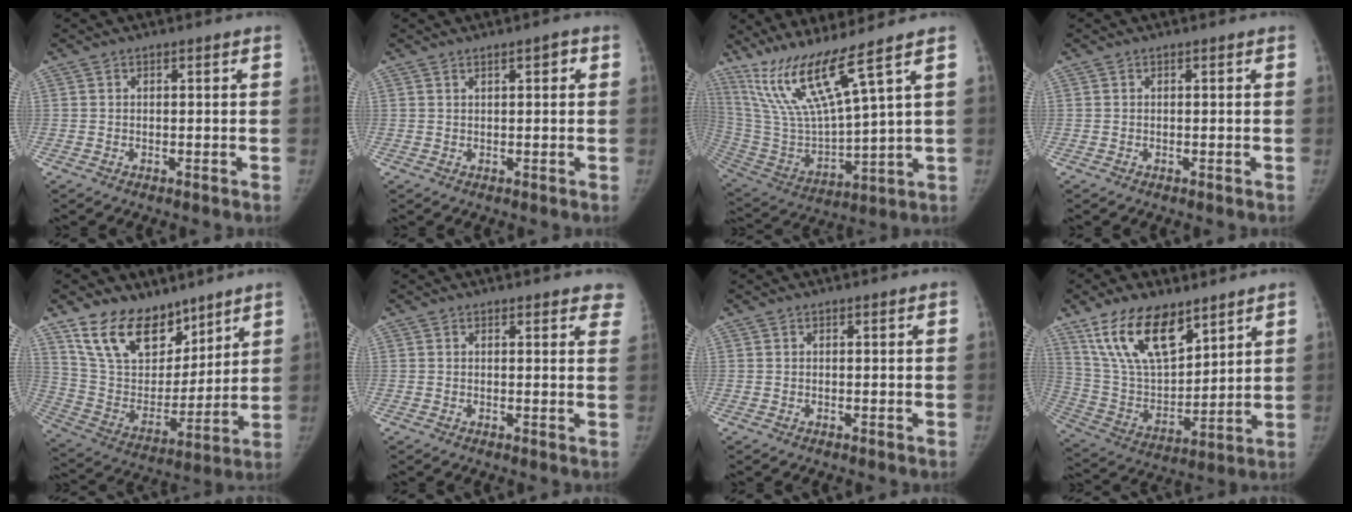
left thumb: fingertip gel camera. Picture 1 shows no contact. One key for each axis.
{"total": 1.9, "fx": 0.8, "fy": 0.6, "fz": 1.6, "tx": -0.020, "ty": 0.001, "tz": 0.010}
{"total": 15.7, "fx": 10.5, "fy": 0.4, "fz": 11.7, "tx": -0.230, "ty": -0.060, "tz": 0.218}
{"total": 0.0}
{"total": 18.5, "fx": 12.8, "fy": 10.7, "fz": 8.0, "tx": -0.096, "ty": -0.064, "tz": 0.242}
{"total": 4.3, "fx": 3.7, "fy": 1.6, "fz": 1.3, "tx": 0.017, "ty": -0.015, "tz": 0.023}
{"total": 0.0}
{"total": 17.7, "fx": 11.2, "fy": 8.2, "fz": 11.0, "tx": -0.163, "ty": -0.051, "tz": 0.222}